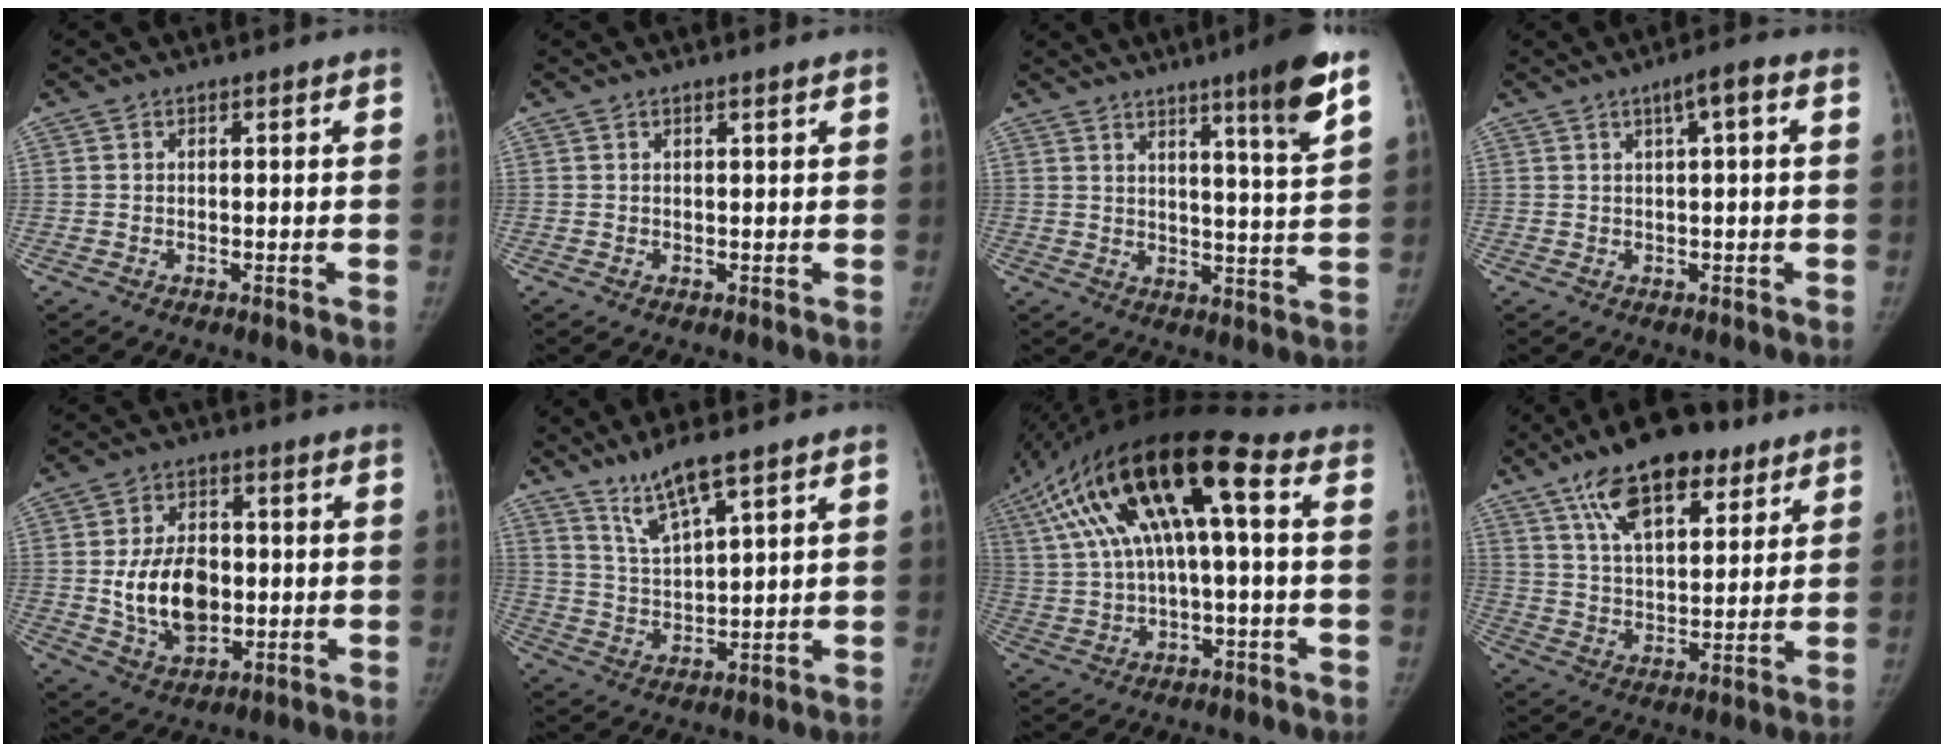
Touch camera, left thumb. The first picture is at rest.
{"total": 0.9, "force": [0.6, -0.1, 0.7], "torque": [-0.011, -0.002, 0.012]}
{"total": 11.3, "force": [6.7, 0.2, 9.1], "torque": [-0.125, -0.038, 0.095]}
{"total": 4.1, "force": [1.4, 0.6, 3.8], "torque": [-0.062, 0.011, 0.021]}
{"total": 13.1, "force": [-0.6, 8.8, 9.7], "torque": [-0.141, 0.003, 0.000]}
{"total": 8.2, "force": [5.9, 1.0, 5.6], "torque": [-0.112, -0.039, 0.126]}
{"total": 21.1, "force": [5.4, 7.1, 19.2], "torque": [-0.385, 0.047, 0.089]}
{"total": 18.4, "force": [11.0, 8.2, 12.2], "torque": [-0.167, -0.032, 0.186]}